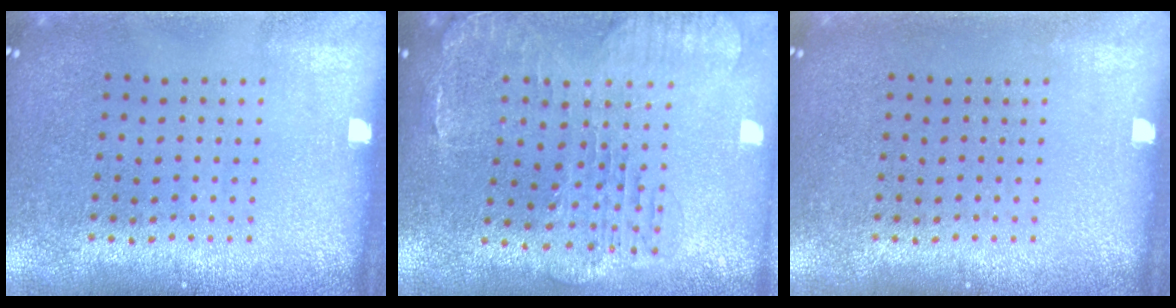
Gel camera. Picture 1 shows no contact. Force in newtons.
{"total": 1.4, "press": 1.4, "slide": 0.5}
{"total": 0.0}